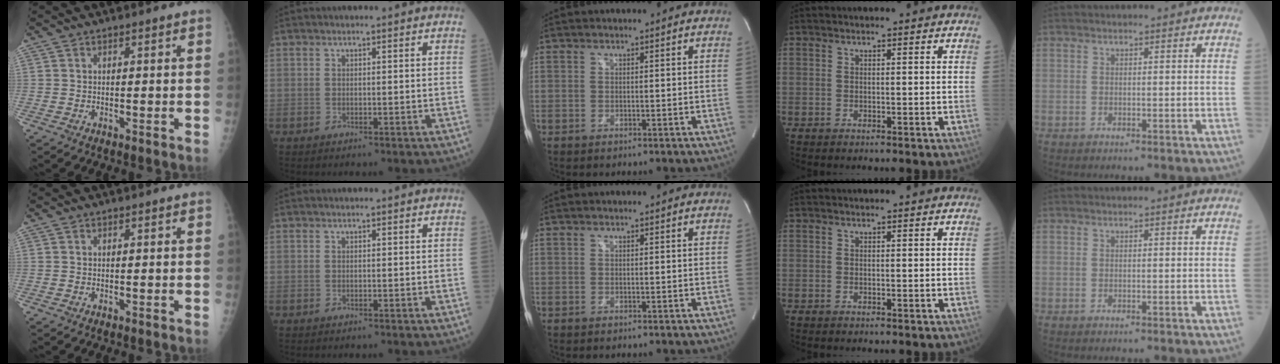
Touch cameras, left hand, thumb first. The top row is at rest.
{}